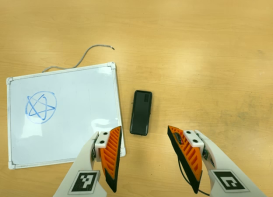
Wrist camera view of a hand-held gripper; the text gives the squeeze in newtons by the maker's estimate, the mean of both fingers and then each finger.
{"total": 0.0}